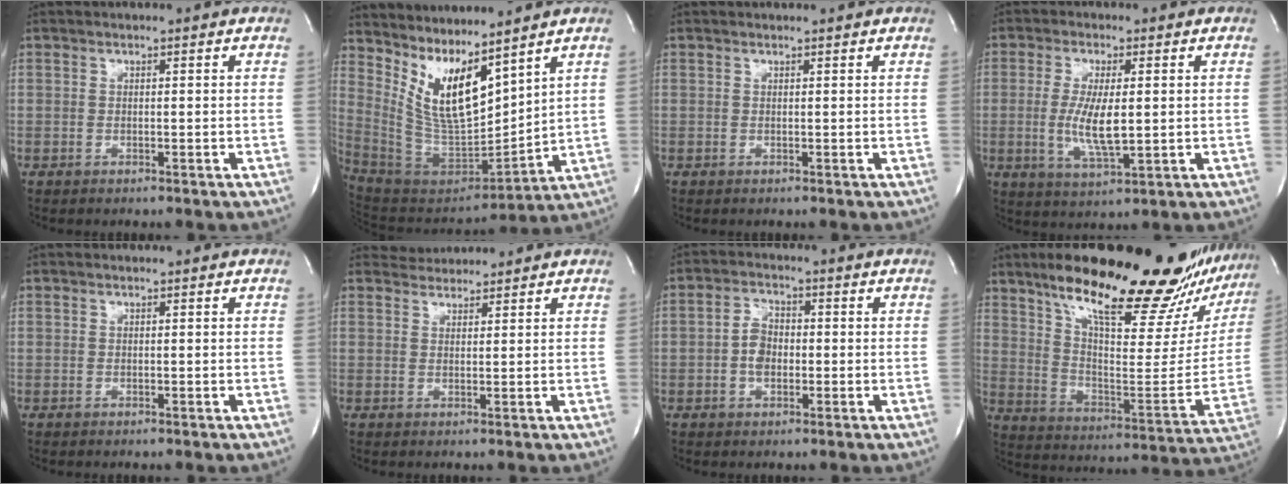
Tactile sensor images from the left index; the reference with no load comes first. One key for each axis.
{"total": 12.1, "fx": 7.7, "fy": 3.0, "fz": 8.8, "tx": -0.178, "ty": -0.015, "tz": 0.167}
{"total": 0.7, "fx": 0.7, "fy": -0.1, "fz": 0.0, "tx": -0.004, "ty": -0.003, "tz": 0.011}
{"total": 7.3, "fx": -0.2, "fy": 1.7, "fz": 7.1, "tx": -0.146, "ty": -0.013, "tz": -0.001}
{"total": 0.0}
{"total": 2.5, "fx": 2.4, "fy": 0.2, "fz": -0.6, "tx": 0.002, "ty": 0.014, "tz": 0.047}
{"total": 4.1, "fx": -0.7, "fy": 2.7, "fz": 3.0, "tx": -0.063, "ty": 0.010, "tz": -0.015}
{"total": 31.8, "fx": 23.9, "fy": 6.0, "fz": 20.1, "tx": -0.286, "ty": -0.036, "tz": 0.335}